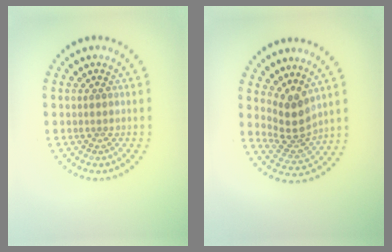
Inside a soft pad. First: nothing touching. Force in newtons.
{"total": 3.3, "press": 2.4, "slide": 2.2}